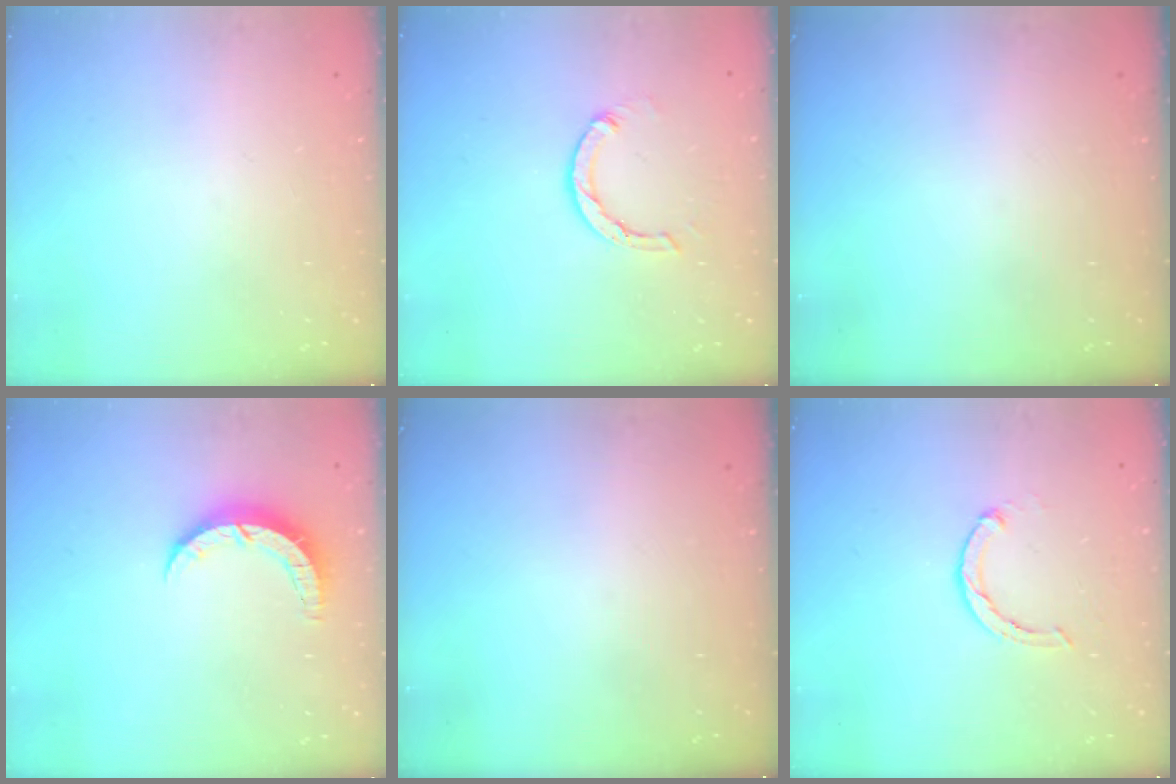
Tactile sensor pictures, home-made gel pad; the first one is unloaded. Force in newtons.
{"total": 4.0, "press": 4.0, "slide": 0.4}
{"total": 0.0}
{"total": 6.0, "press": 6.0, "slide": 0.4}
{"total": 0.0}
{"total": 2.4, "press": 2.4, "slide": 0.4}